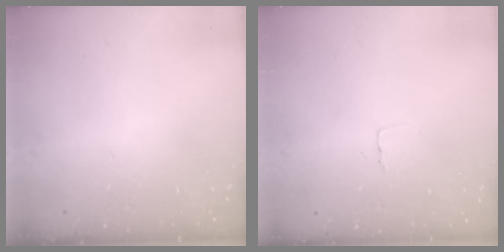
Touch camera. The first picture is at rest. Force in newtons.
{"total": 2.6, "press": 2.6, "slide": 0.1}